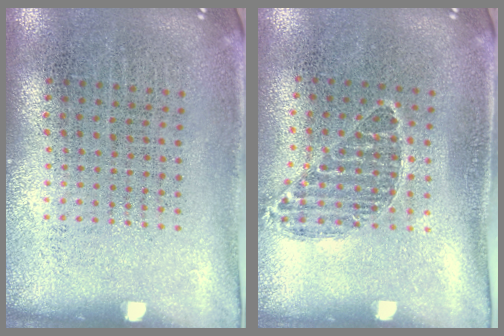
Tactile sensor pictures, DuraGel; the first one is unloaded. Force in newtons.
{"total": 0.8, "press": 0.7, "slide": 0.3}